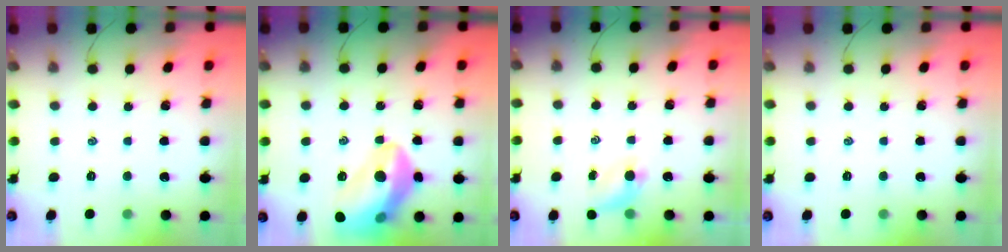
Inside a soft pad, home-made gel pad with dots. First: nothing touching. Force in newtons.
{"total": 16.4, "press": 16.3, "slide": 2.4}
{"total": 4.7, "press": 4.5, "slide": 1.2}
{"total": 0.0}